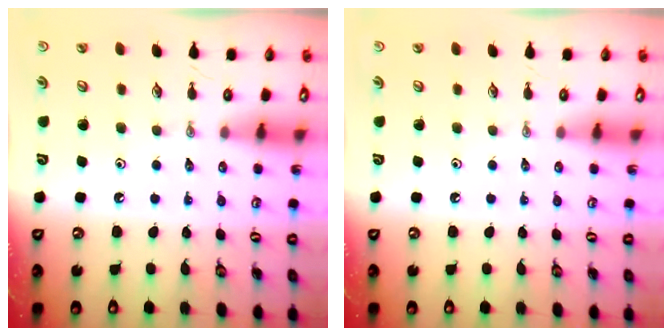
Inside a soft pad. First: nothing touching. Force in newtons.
{"total": 0.0}